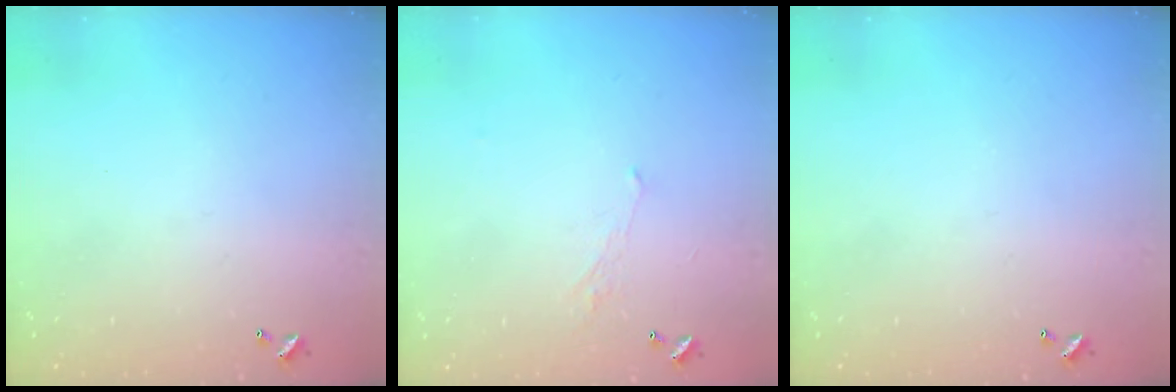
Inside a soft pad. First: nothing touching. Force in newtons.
{"total": 1.7, "press": 1.6, "slide": 0.6}
{"total": 0.0}